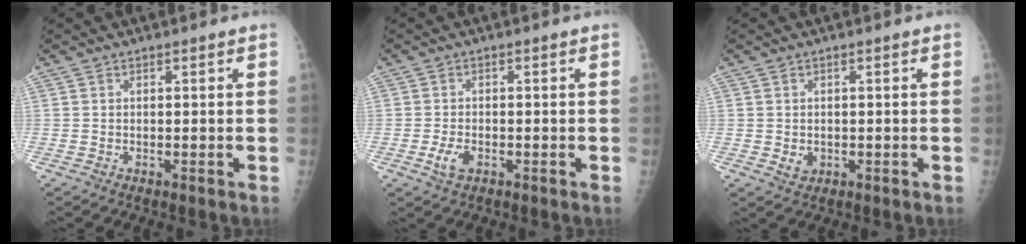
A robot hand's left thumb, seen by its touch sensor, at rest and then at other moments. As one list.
[{"total": 3.3, "force": [-1.3, 1.9, 2.3], "torque": [-0.046, 0.001, -0.022]}, {"total": 2.3, "force": [-0.3, 1.9, 1.2], "torque": [-0.011, -0.001, 0.005]}]